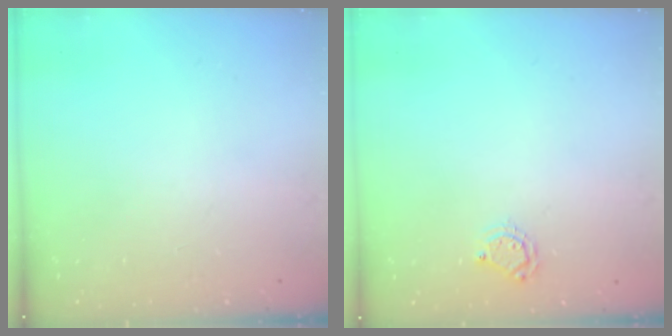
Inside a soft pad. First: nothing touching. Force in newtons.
{"total": 5.0, "press": 5.0, "slide": 0.3}